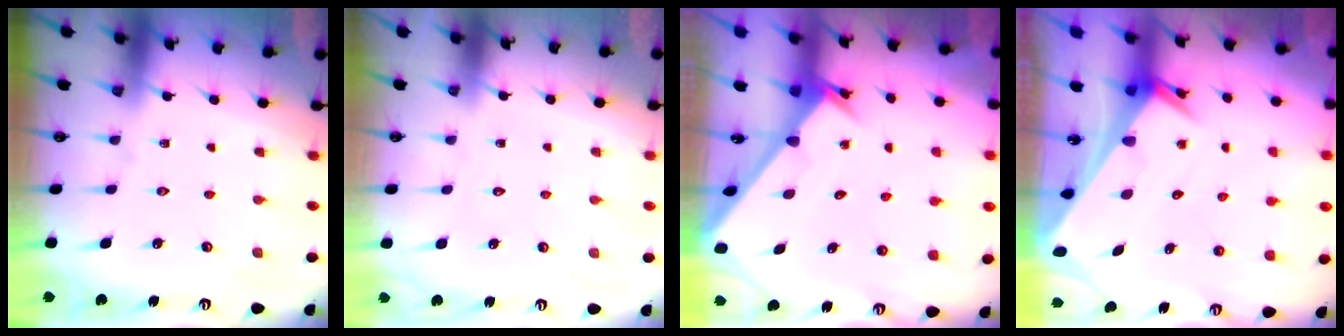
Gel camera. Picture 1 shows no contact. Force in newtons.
{"total": 1.6, "press": 1.5, "slide": 0.1}
{"total": 2.4, "press": 2.4, "slide": 0.2}
{"total": 3.5, "press": 3.5, "slide": 0.1}